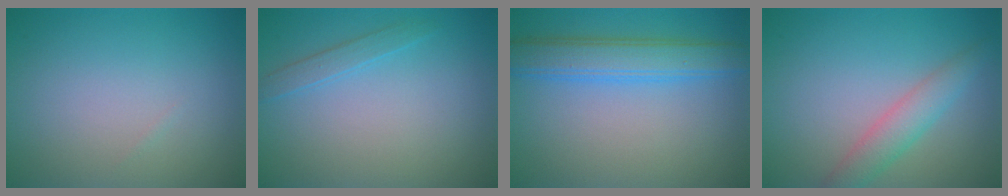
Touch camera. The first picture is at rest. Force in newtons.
{"total": 1.3, "press": 1.3, "slide": 0.1}
{"total": 4.5, "press": 4.5, "slide": 0.2}
{"total": 3.0, "press": 3.0, "slide": 0.1}